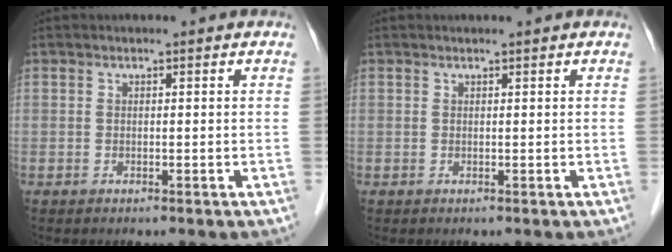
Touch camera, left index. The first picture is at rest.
{"total": 0.9, "force": [0.8, -0.1, 0.4], "torque": [-0.006, 0.006, 0.015]}